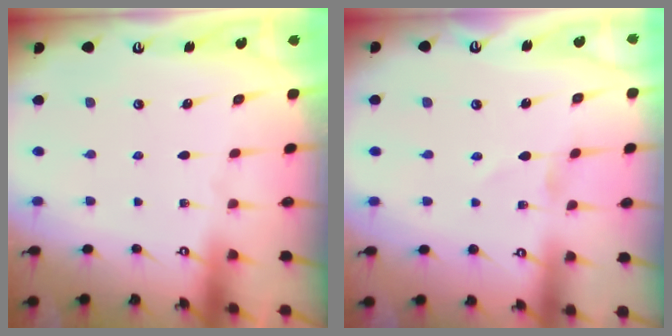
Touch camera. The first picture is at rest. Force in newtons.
{"total": 0.0}